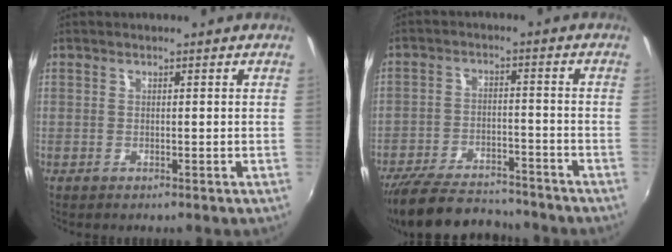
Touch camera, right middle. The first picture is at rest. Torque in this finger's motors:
{"motor_torque": [1.12, -1.04, 0.63, 0.21]}